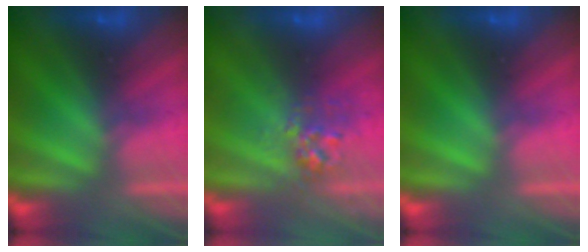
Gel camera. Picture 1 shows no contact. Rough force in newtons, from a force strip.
{"total": 2.9}
{"total": 0.0}